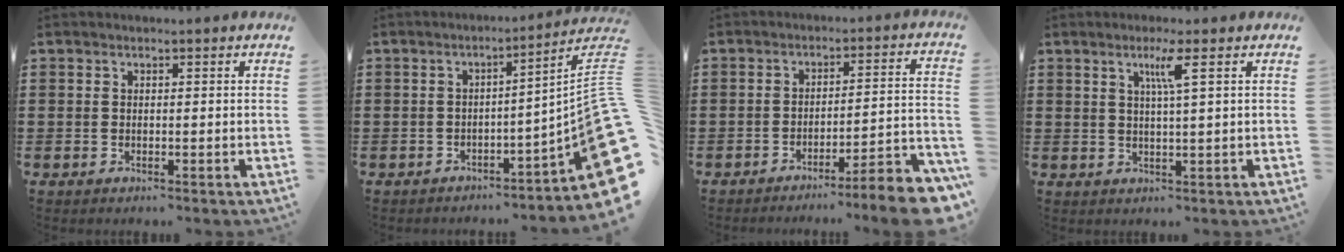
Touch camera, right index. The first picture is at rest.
{"total": 9.6, "force": [-1.8, 2.7, 9.0], "torque": [-0.115, -0.016, -0.032]}
{"total": 6.1, "force": [-5.0, -0.2, 3.5], "torque": [-0.050, -0.012, -0.098]}
{"total": 3.8, "force": [1.7, -0.4, 3.4], "torque": [-0.062, -0.008, 0.022]}